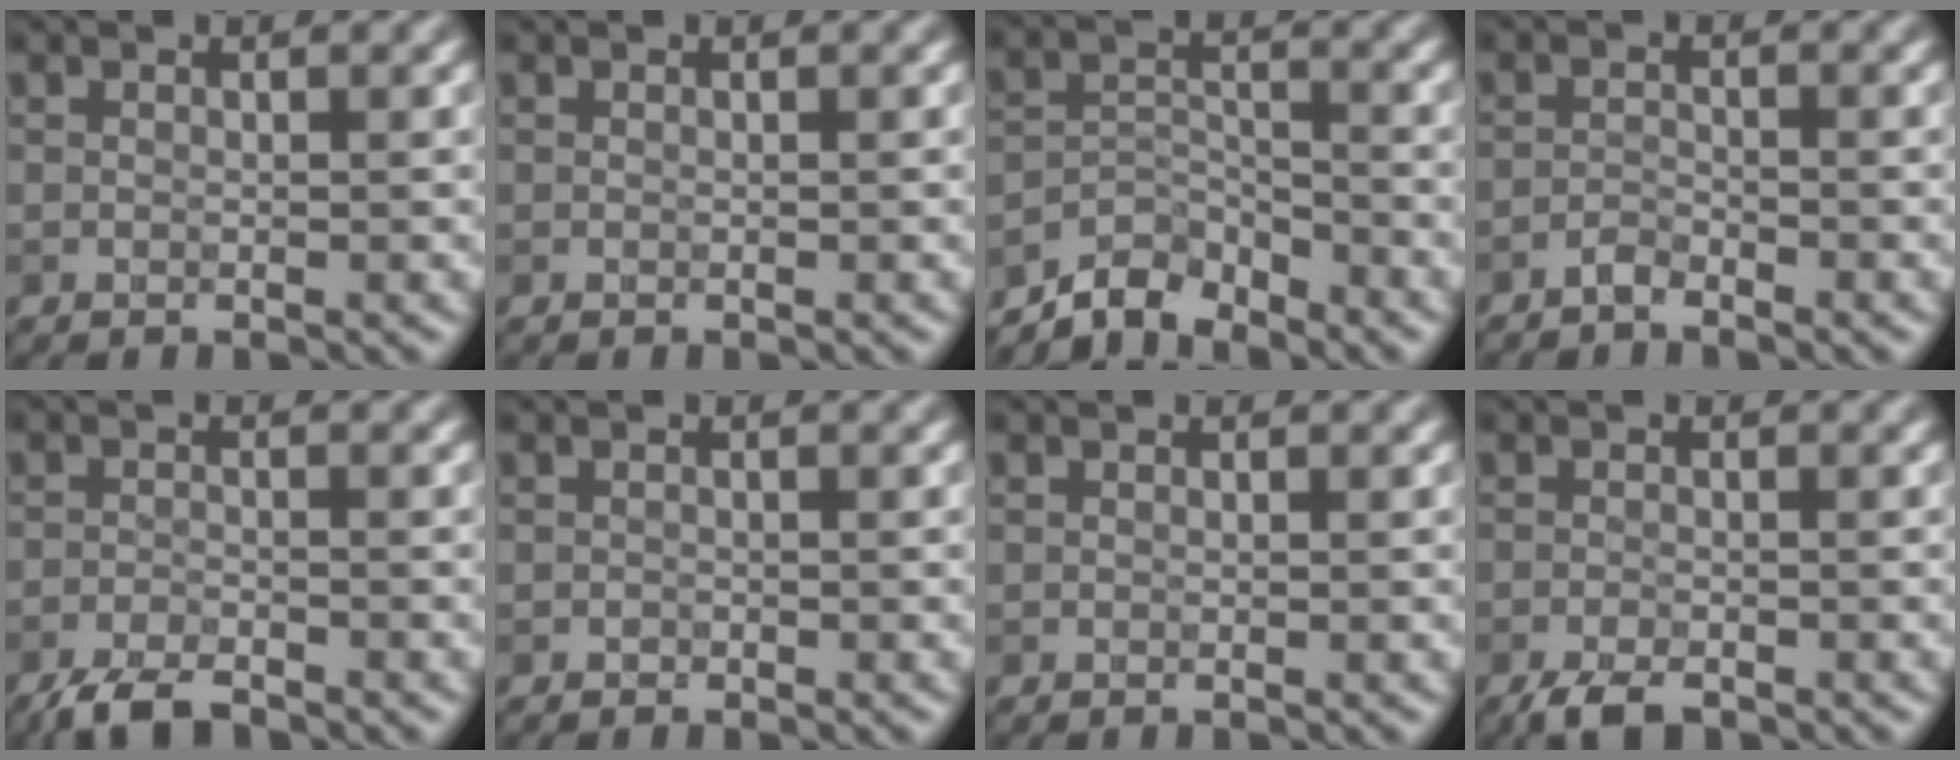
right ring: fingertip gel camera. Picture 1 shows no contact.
{"total": 0.0}
{"total": 4.3, "force": [-4.2, 0.9, 0.2], "torque": [0.001, 0.005, -0.079]}
{"total": 1.4, "force": [-1.4, 0.1, -0.1], "torque": [0.003, 0.006, -0.025]}
{"total": 3.4, "force": [-3.2, 0.5, 1.0], "torque": [-0.022, -0.003, -0.058]}
{"total": 0.8, "force": [-0.6, 0.1, -0.4], "torque": [0.007, 0.001, -0.004]}
{"total": 0.0}
{"total": 2.4, "force": [-2.2, 0.5, 0.9], "torque": [-0.022, -0.004, -0.035]}